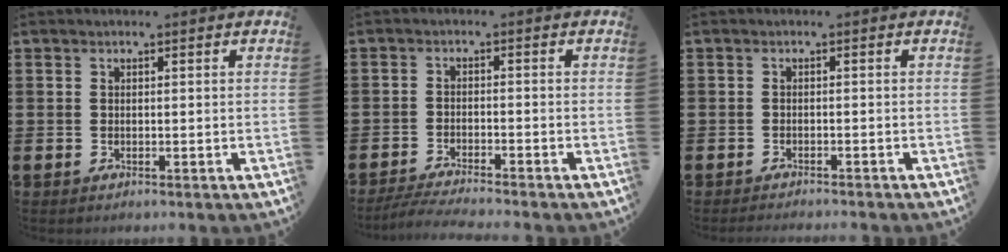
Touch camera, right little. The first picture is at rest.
{"total": 2.8, "force": [-2.6, -0.2, 1.0], "torque": [-0.016, 0.000, -0.050]}
{"total": 0.9, "force": [-0.9, -0.2, 0.1], "torque": [-0.002, -0.001, -0.019]}